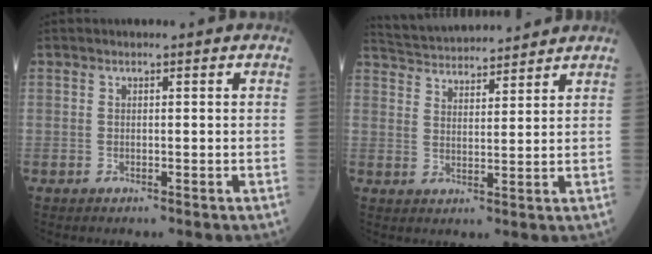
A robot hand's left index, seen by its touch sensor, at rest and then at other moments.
{"total": 12.5, "force": [11.9, 1.4, 3.2], "torque": [-0.067, 0.028, 0.189]}